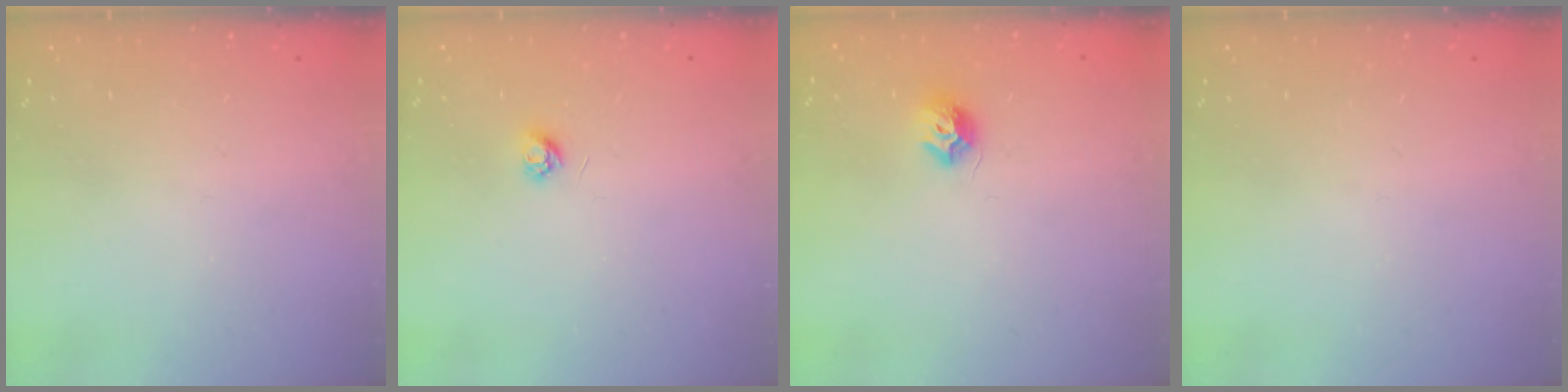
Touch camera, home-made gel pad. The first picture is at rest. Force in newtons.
{"total": 3.7, "press": 3.7, "slide": 0.3}
{"total": 7.6, "press": 7.6, "slide": 0.2}
{"total": 0.0}